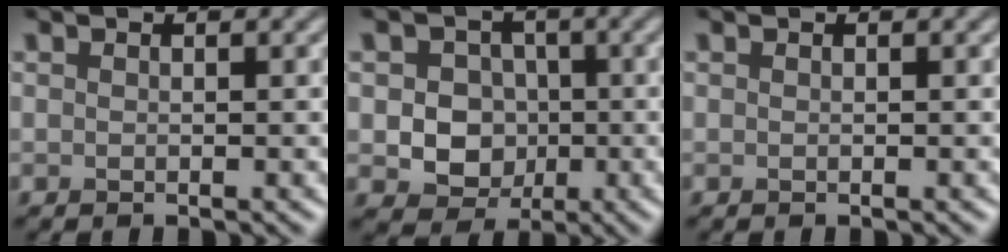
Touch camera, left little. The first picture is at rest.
{"total": 4.7, "force": [-0.4, 4.1, 2.3], "torque": [-0.018, 0.000, -0.019]}
{"total": 0.0}